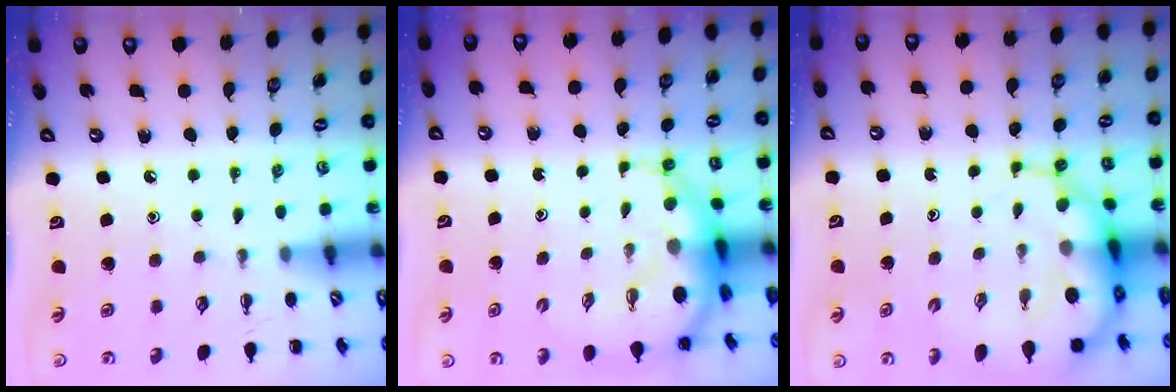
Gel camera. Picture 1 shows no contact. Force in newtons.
{"total": 6.8, "press": 6.6, "slide": 1.7}
{"total": 9.3, "press": 8.9, "slide": 2.8}